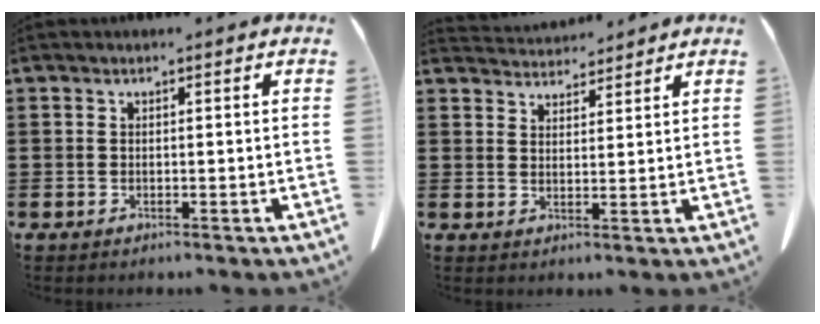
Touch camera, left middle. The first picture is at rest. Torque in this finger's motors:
{"motor_torque": [-0.28, 0.28, -0.21, -0.02]}